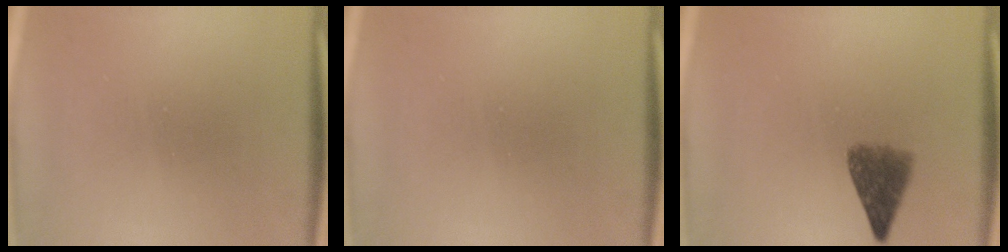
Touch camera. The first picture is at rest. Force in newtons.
{"total": 0.0}
{"total": 5.3}